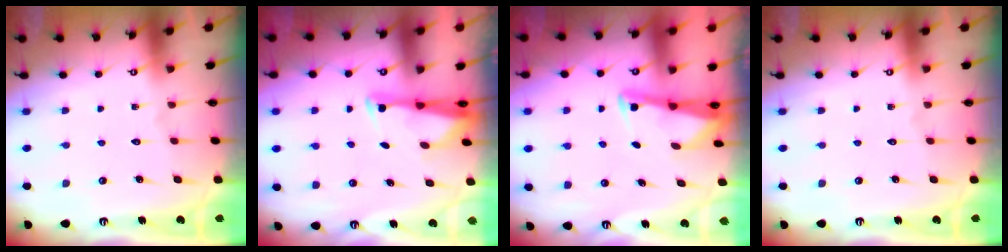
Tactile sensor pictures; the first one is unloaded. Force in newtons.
{"total": 3.0, "press": 2.9, "slide": 0.8}
{"total": 2.9, "press": 2.9, "slide": 0.2}
{"total": 0.0}